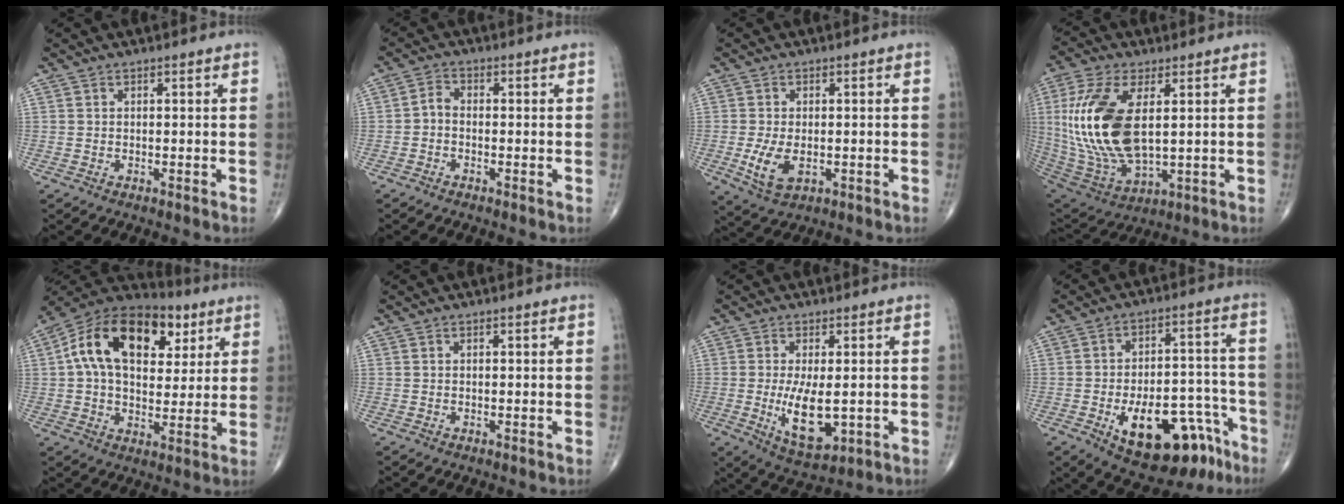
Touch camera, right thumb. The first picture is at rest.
{"total": 2.3, "force": [-0.8, 1.5, 1.6], "torque": [-0.026, 0.012, -0.026]}
{"total": 6.2, "force": [-1.3, 3.5, 5.0], "torque": [-0.099, -0.010, -0.016]}
{"total": 20.6, "force": [2.8, 9.9, 17.9], "torque": [-0.388, -0.020, 0.063]}
{"total": 21.3, "force": [6.7, 13.1, 15.3], "torque": [-0.236, 0.013, 0.101]}
{"total": 0.0}
{"total": 9.4, "force": [-1.1, 4.0, 8.4], "torque": [-0.143, -0.023, -0.007]}
{"total": 19.3, "force": [-10.0, 9.2, 13.7], "torque": [-0.167, 0.072, -0.133]}